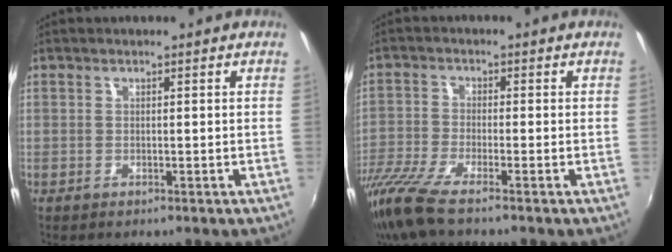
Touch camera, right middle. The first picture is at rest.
{"total": 9.4, "force": [-7.4, 0.6, 5.8], "torque": [-0.139, -0.037, -0.144]}